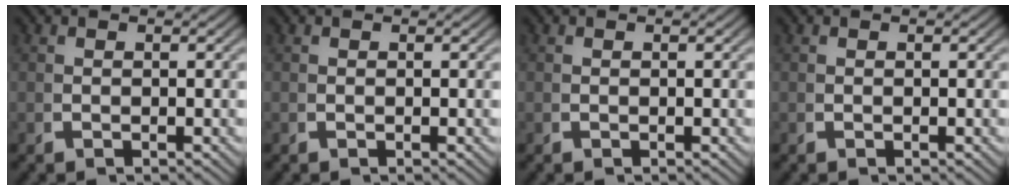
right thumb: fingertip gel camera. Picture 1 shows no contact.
{"total": 0.0}
{"total": 0.0}
{"total": 0.0}